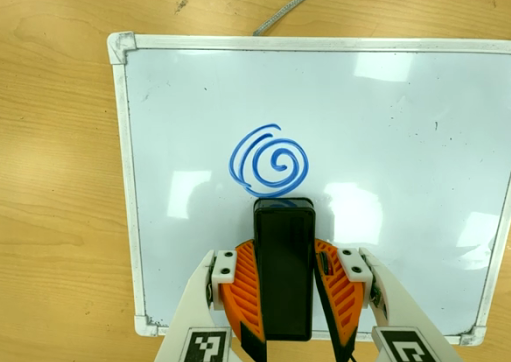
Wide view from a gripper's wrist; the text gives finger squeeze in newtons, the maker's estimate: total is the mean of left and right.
{"total": 11.0, "left": 9.1, "right": 12.9}